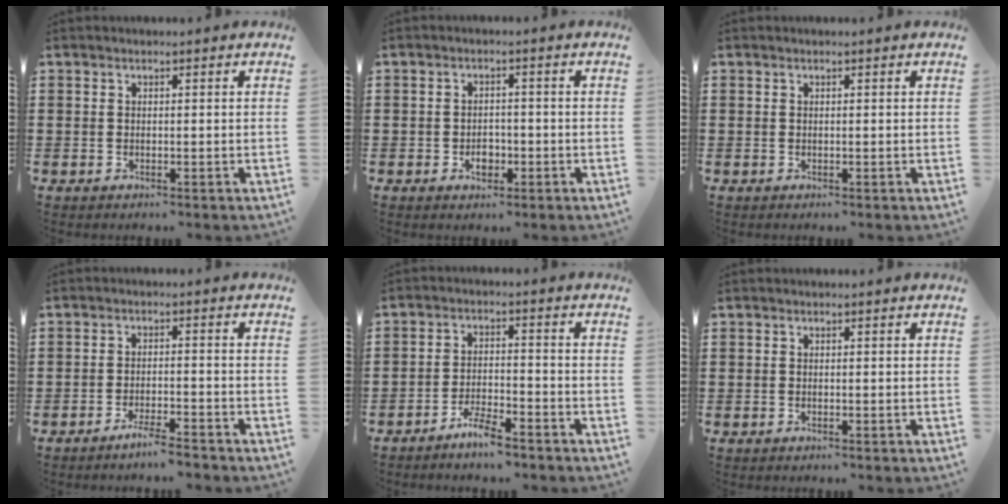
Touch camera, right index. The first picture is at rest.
{"total": 2.6, "force": [-1.0, 1.6, 1.8], "torque": [-0.028, -0.005, -0.020]}
{"total": 0.0}
{"total": 3.4, "force": [-3.1, 0.0, 1.6], "torque": [-0.033, 0.000, -0.061]}
{"total": 4.3, "force": [-3.8, 0.6, 2.0], "torque": [-0.049, 0.004, -0.078]}
{"total": 0.0}